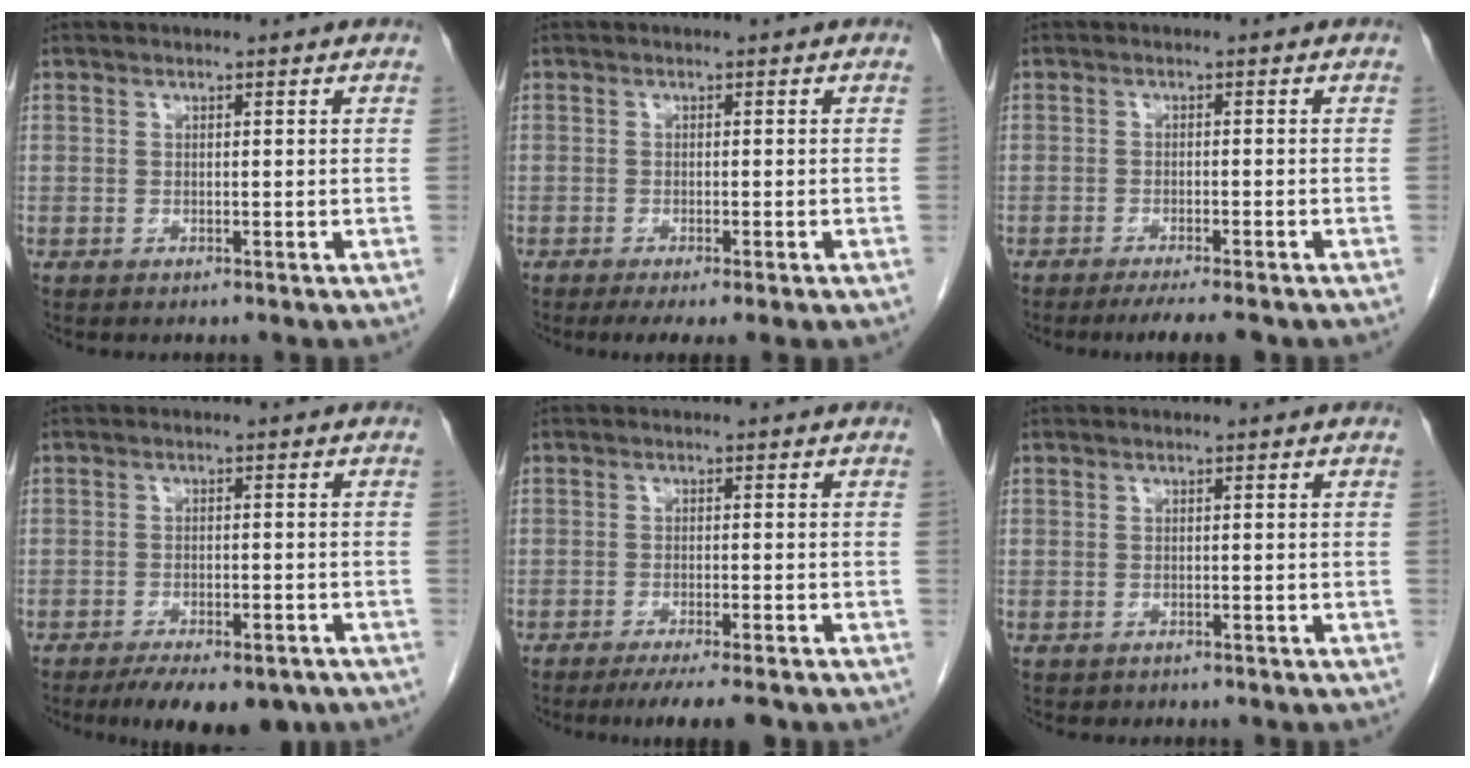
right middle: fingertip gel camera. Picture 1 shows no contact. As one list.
[{"total": 5.2, "force": [-3.6, 0.6, 3.8], "torque": [-0.047, -0.012, -0.051]}, {"total": 5.9, "force": [-4.9, 0.4, 3.3], "torque": [-0.037, -0.009, -0.072]}, {"total": 10.6, "force": [-8.0, 3.9, 5.9], "torque": [-0.076, -0.007, -0.111]}, {"total": 7.0, "force": [-5.6, 0.5, 4.1], "torque": [-0.047, -0.011, -0.083]}, {"total": 0.6, "force": [-0.4, 0.5, 0.0], "torque": [-0.010, 0.003, -0.006]}]